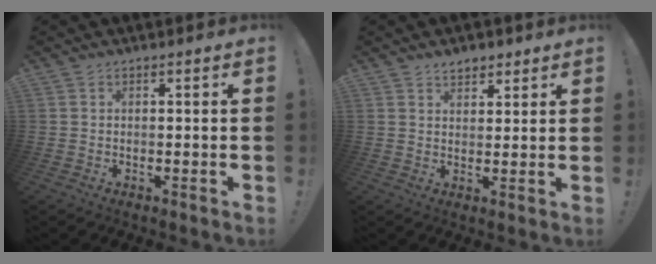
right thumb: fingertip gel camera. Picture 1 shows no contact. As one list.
[{"total": 4.0, "force": [3.1, 2.3, 1.2], "torque": [-0.003, -0.016, 0.054]}]